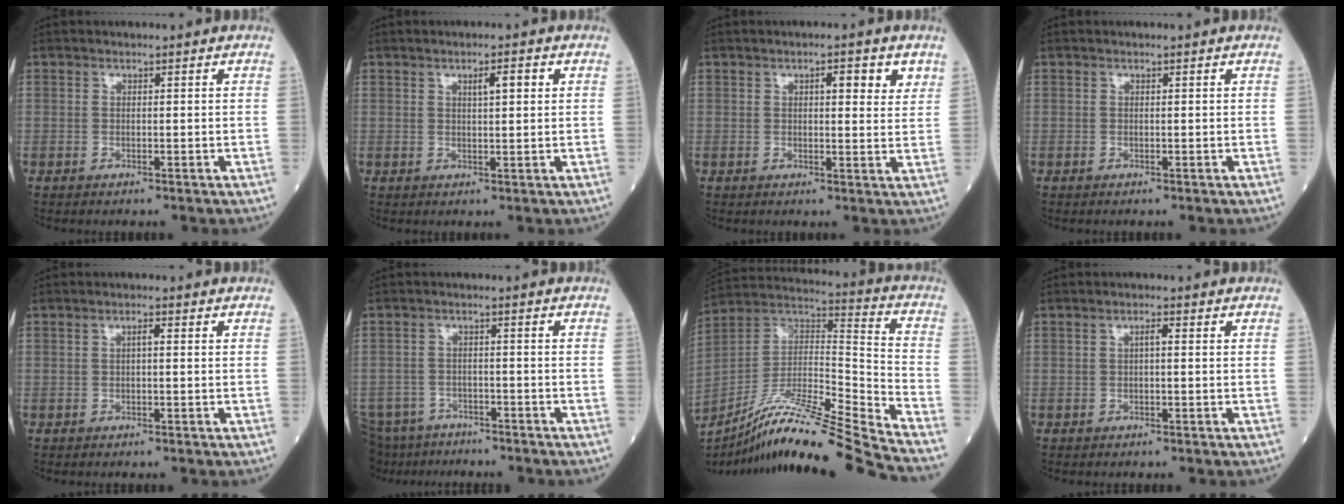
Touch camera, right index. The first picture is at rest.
{"total": 2.7, "force": [1.1, 0.4, 2.5], "torque": [-0.040, 0.003, 0.017]}
{"total": 4.2, "force": [2.1, 1.2, 3.4], "torque": [-0.044, 0.000, 0.026]}
{"total": 0.0}
{"total": 1.1, "force": [0.1, 0.2, 1.0], "torque": [-0.016, 0.003, 0.000]}
{"total": 10.5, "force": [-9.2, 4.0, 3.1], "torque": [-0.069, -0.015, -0.136]}
{"total": 22.9, "force": [-19.6, -2.0, 11.5], "torque": [-0.204, -0.014, -0.343]}
{"total": 1.2, "force": [0.1, 0.2, 1.2], "torque": [-0.020, 0.004, 0.001]}